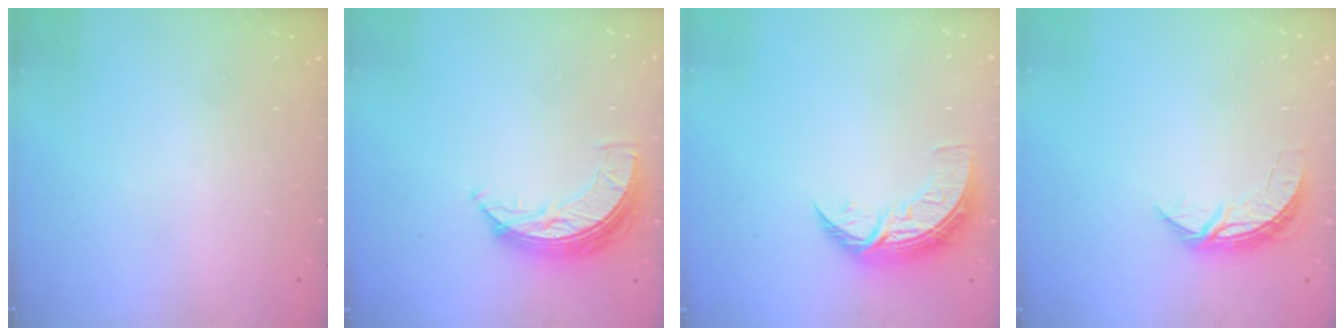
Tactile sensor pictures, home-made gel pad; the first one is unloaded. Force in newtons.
{"total": 7.8, "press": 7.8, "slide": 0.6}
{"total": 9.0, "press": 9.0, "slide": 0.5}
{"total": 5.5, "press": 5.5, "slide": 0.3}